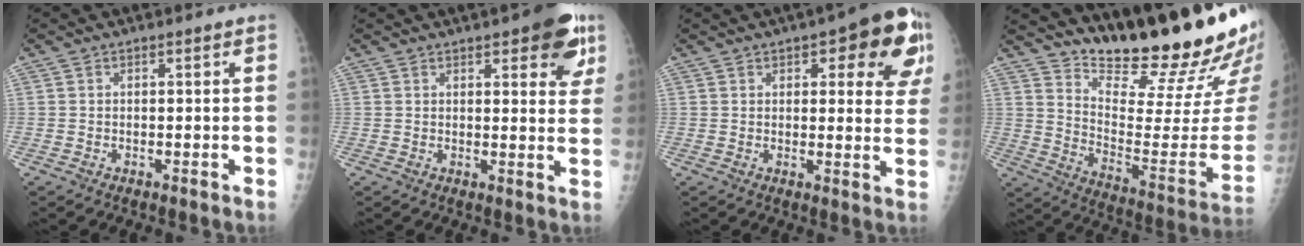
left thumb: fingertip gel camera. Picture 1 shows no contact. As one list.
[{"total": 10.0, "force": [5.4, 3.6, 7.7], "torque": [-0.060, -0.017, 0.060]}, {"total": 15.2, "force": [6.6, 6.1, 12.2], "torque": [-0.101, -0.015, 0.069]}, {"total": 24.1, "force": [20.0, 3.7, 13.0], "torque": [-0.168, -0.156, 0.296]}]